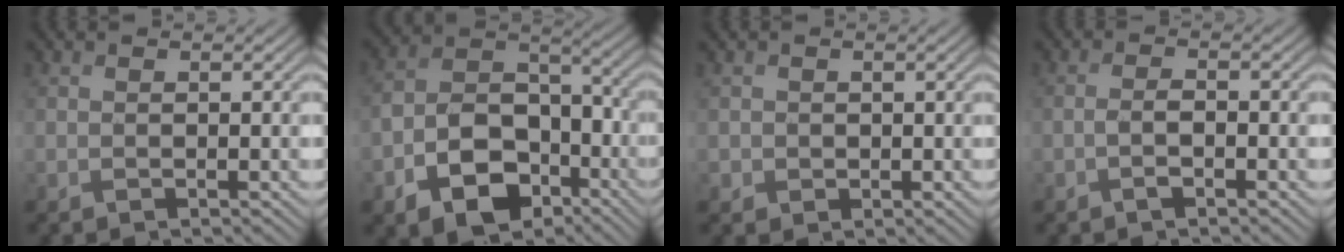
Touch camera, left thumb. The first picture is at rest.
{"total": 12.2, "force": [-6.2, 8.0, 6.9], "torque": [-0.145, -0.023, -0.115]}
{"total": 1.7, "force": [0.2, 1.7, 0.1], "torque": [-0.006, -0.005, 0.001]}
{"total": 1.9, "force": [-0.9, 0.6, 1.5], "torque": [-0.031, 0.004, -0.020]}